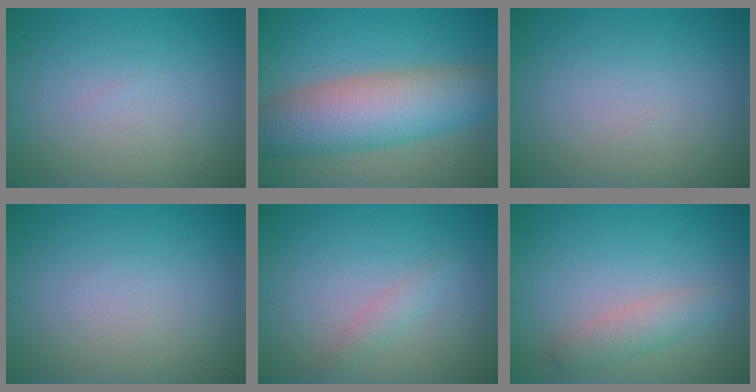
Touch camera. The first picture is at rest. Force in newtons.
{"total": 8.8, "press": 8.8, "slide": 0.4}
{"total": 0.0}
{"total": 0.0}
{"total": 1.3, "press": 1.3, "slide": 0.1}
{"total": 2.4, "press": 2.3, "slide": 0.1}